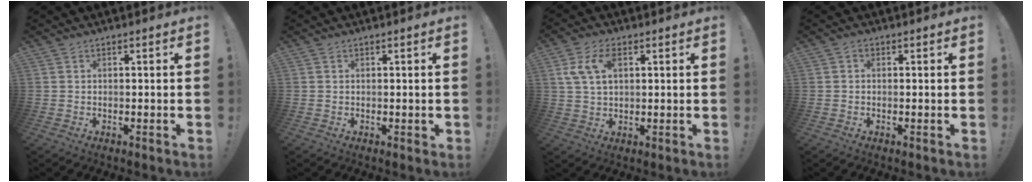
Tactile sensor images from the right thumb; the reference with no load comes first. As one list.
[{"total": 0.7, "force": [0.3, 0.5, 0.4], "torque": [-0.001, -0.001, 0.004]}, {"total": 8.3, "force": [2.8, 5.2, 5.9], "torque": [-0.116, 0.003, 0.052]}, {"total": 0.9, "force": [-0.5, 0.6, 0.3], "torque": [-0.010, 0.005, -0.009]}]